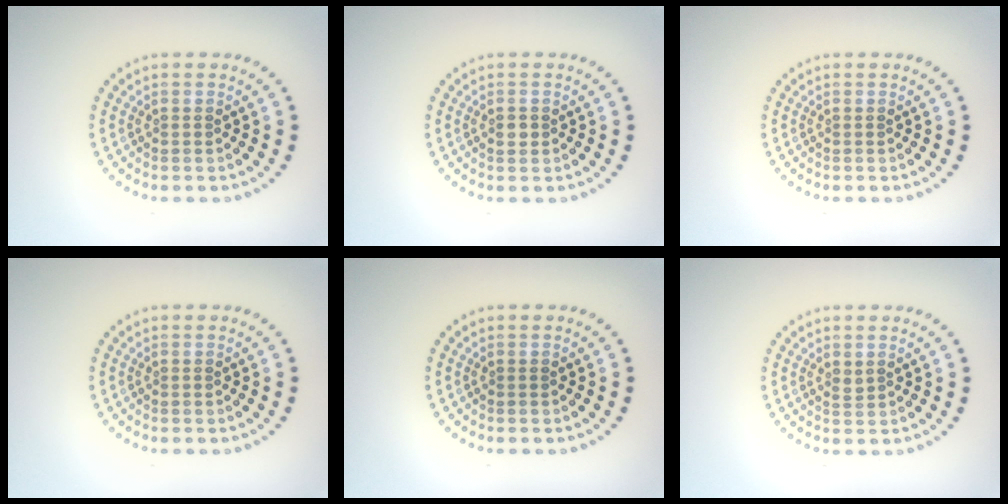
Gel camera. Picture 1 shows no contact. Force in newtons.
{"total": 1.2, "press": 1.2, "slide": 0.2}
{"total": 0.0}
{"total": 0.0}
{"total": 0.0}
{"total": 0.6, "press": 0.5, "slide": 0.2}